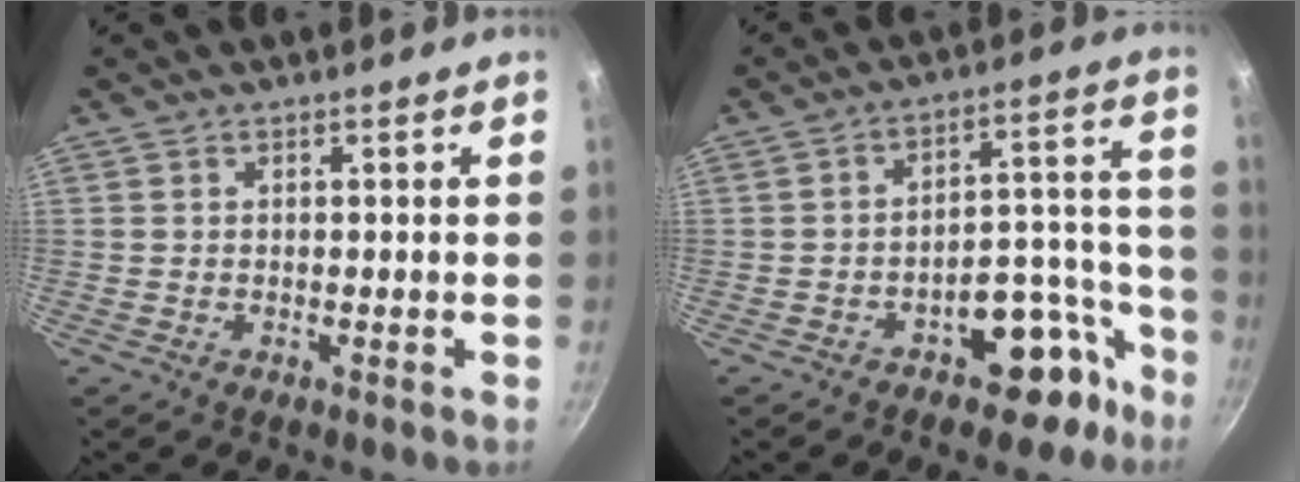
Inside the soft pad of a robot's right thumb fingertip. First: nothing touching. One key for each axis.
{"total": 11.2, "fx": -6.6, "fy": 6.2, "fz": 6.6, "tx": -0.024, "ty": 0.085, "tz": -0.084}